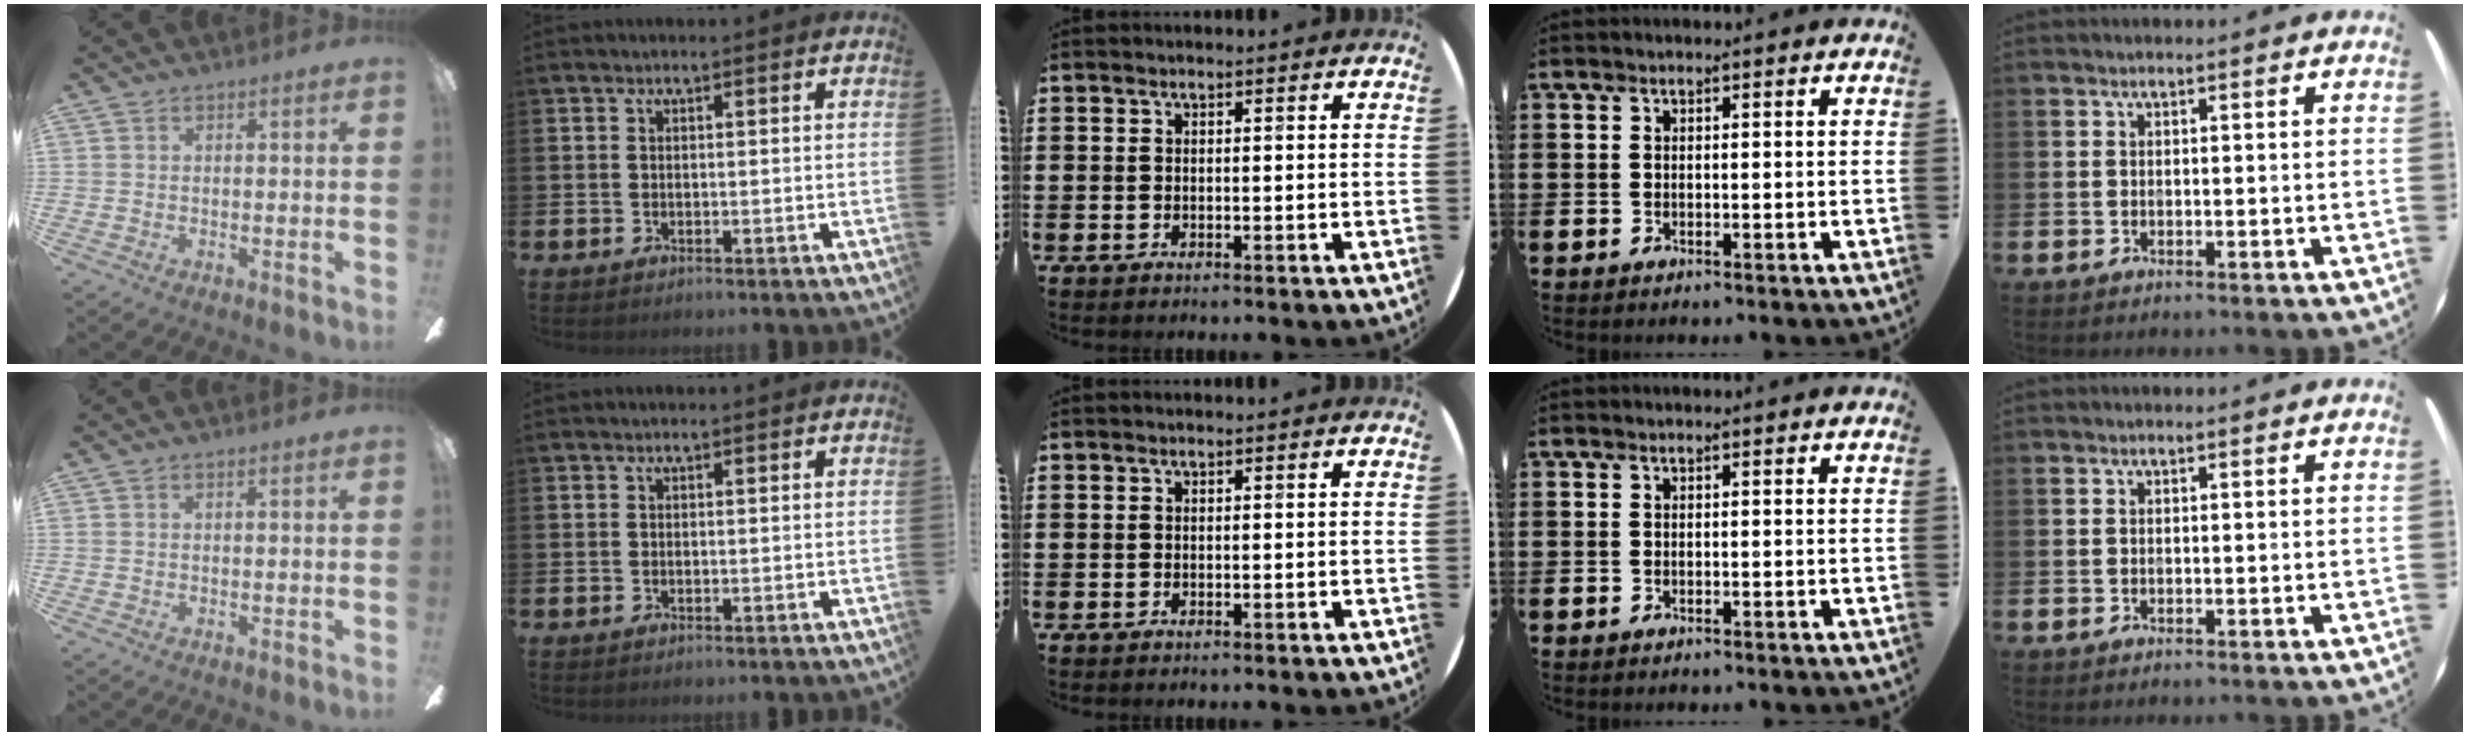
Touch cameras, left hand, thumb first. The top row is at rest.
{}